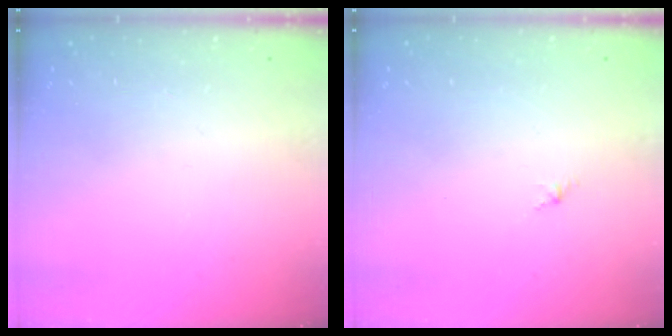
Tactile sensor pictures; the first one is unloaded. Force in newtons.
{"total": 0.0}